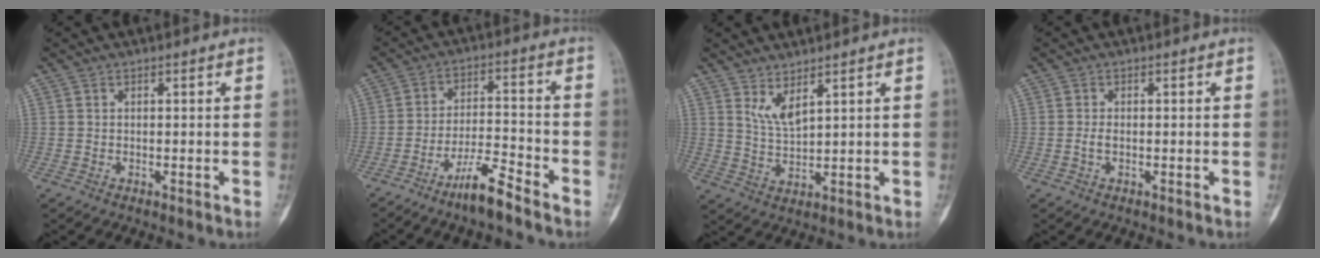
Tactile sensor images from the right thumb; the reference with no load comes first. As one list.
[{"total": 8.0, "force": [-6.0, 1.0, 5.2], "torque": [-0.094, 0.045, -0.111]}, {"total": 4.2, "force": [2.8, 1.1, 3.0], "torque": [-0.056, -0.030, 0.063]}, {"total": 1.3, "force": [-0.3, 0.6, 1.1], "torque": [-0.026, 0.000, -0.006]}]